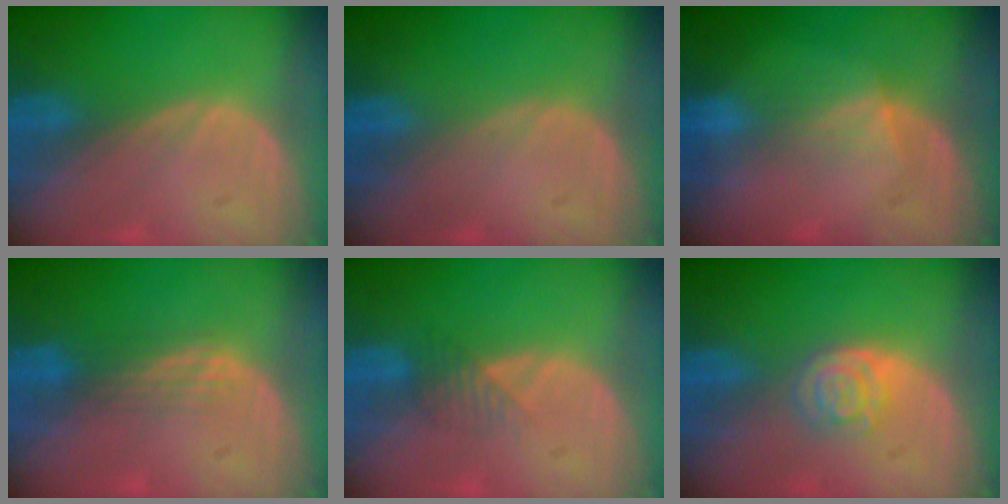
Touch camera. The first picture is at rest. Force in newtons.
{"total": 0.0}
{"total": 2.7, "press": 2.4, "slide": 1.2}
{"total": 3.0, "press": 2.5, "slide": 1.6}
{"total": 2.3, "press": 2.1, "slide": 1.0}
{"total": 4.2, "press": 3.7, "slide": 2.0}